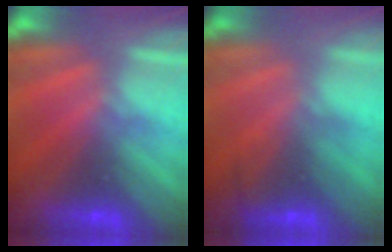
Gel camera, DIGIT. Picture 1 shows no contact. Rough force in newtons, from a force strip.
{"total": 2.2}